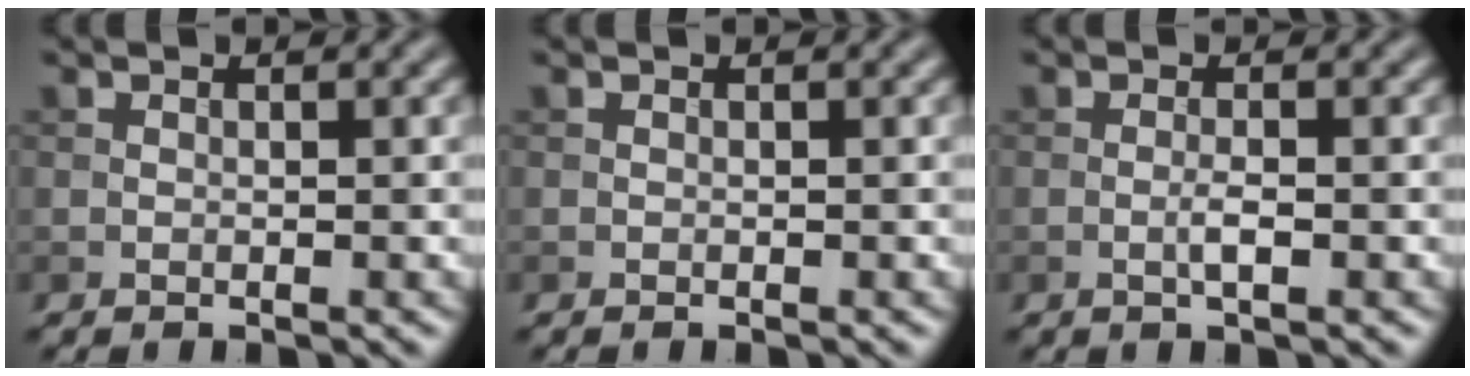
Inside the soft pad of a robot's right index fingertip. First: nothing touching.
{"total": 0.0}
{"total": 1.4, "force": [-0.4, 0.2, 1.3], "torque": [-0.025, 0.000, -0.009]}